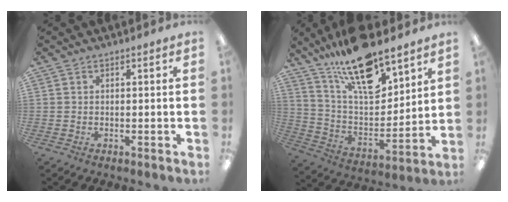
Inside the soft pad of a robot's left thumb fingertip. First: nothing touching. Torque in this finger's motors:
{"motor_torque": [0.60, 0.66, 1.42, -1.35, 0.14]}